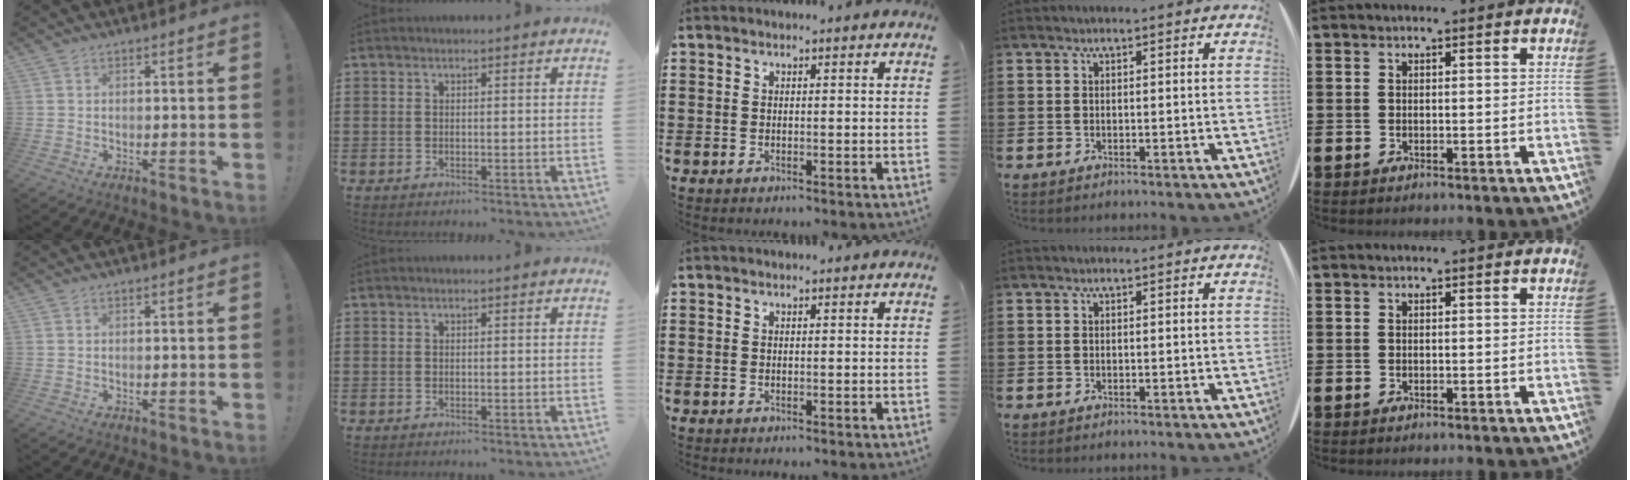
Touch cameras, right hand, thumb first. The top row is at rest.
{}